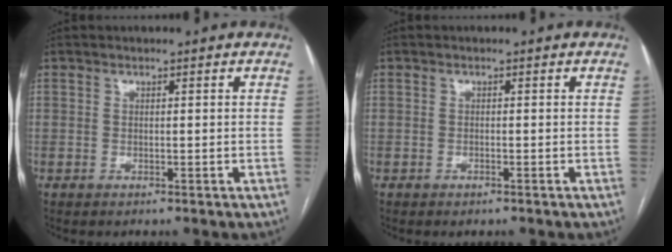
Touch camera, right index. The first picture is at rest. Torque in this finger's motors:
{"motor_torque": [0.05, 0.00, -0.01, 0.00]}